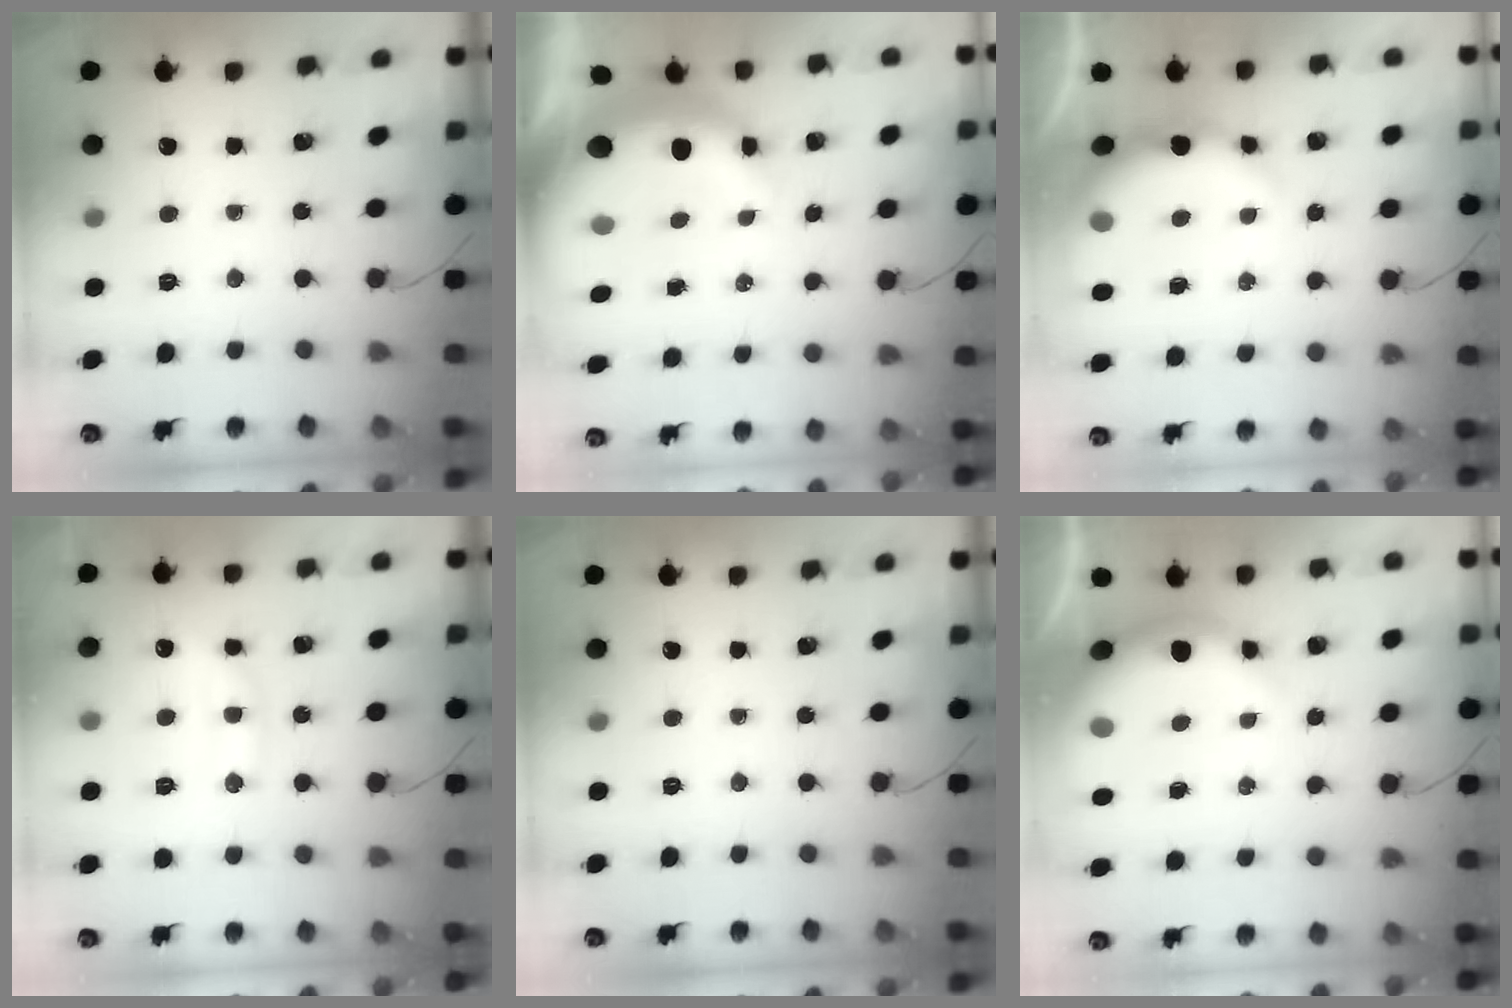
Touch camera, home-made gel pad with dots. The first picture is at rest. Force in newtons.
{"total": 11.3, "press": 11.0, "slide": 2.3}
{"total": 8.9, "press": 8.7, "slide": 1.8}
{"total": 13.2, "press": 13.2, "slide": 0.7}
{"total": 0.0}
{"total": 7.5, "press": 7.3, "slide": 1.7}